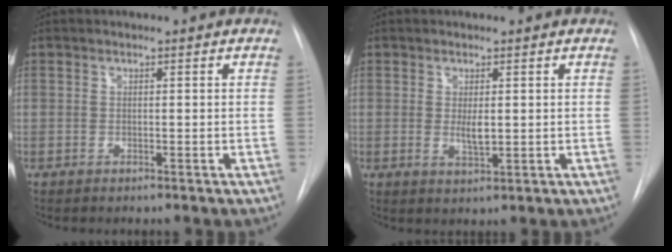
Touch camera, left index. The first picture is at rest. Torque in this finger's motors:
{"motor_torque": [0.68, 0.17, 0.11, 0.03]}